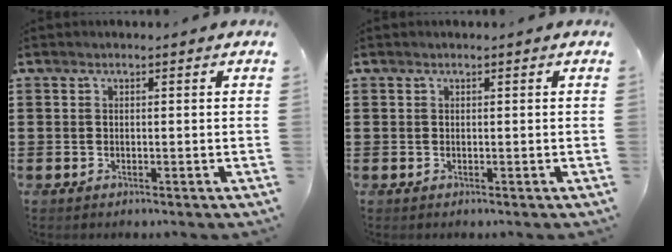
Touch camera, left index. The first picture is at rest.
{"total": 0.0}